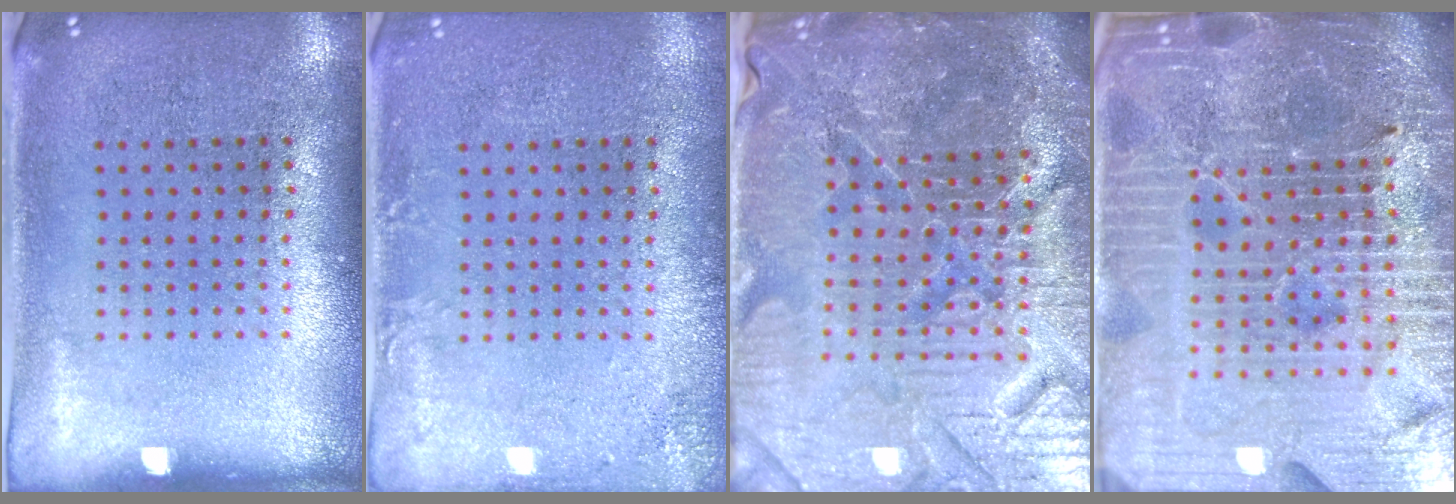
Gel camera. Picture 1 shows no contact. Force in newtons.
{"total": 1.7, "press": 1.7, "slide": 0.3}
{"total": 6.2, "press": 5.7, "slide": 2.5}
{"total": 7.1, "press": 6.2, "slide": 3.5}